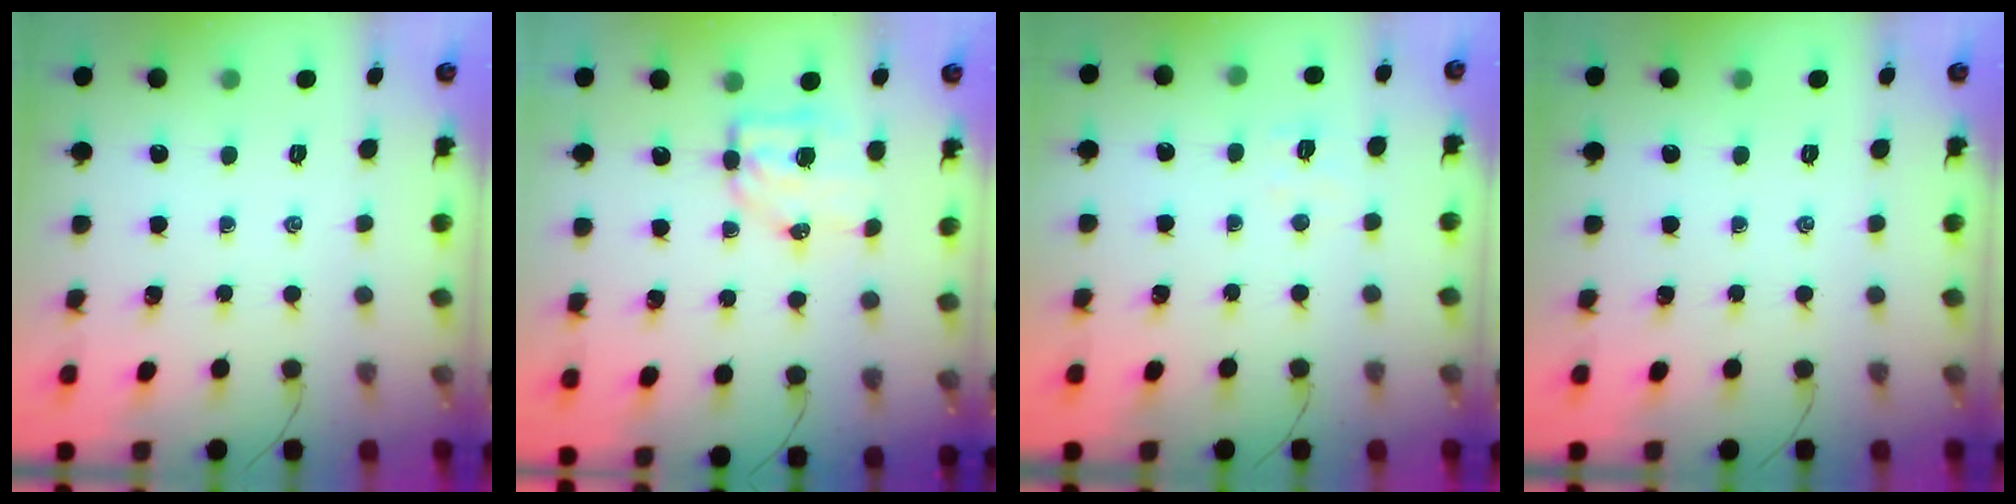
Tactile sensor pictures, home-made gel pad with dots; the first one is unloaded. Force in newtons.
{"total": 6.4, "press": 6.3, "slide": 1.1}
{"total": 4.1, "press": 4.0, "slide": 0.9}
{"total": 0.0}